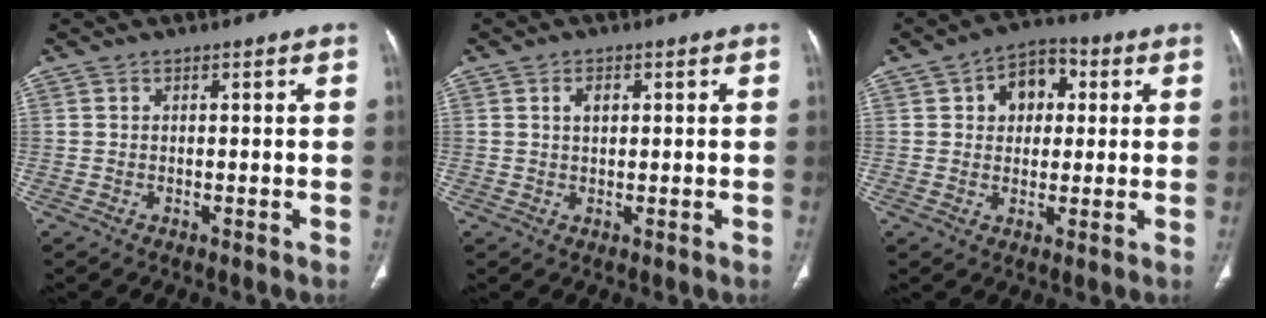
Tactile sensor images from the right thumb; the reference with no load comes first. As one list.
[{"total": 2.4, "force": [0.8, 1.5, 1.7], "torque": [-0.025, 0.000, 0.013]}, {"total": 8.9, "force": [2.4, 6.5, 5.5], "torque": [-0.042, 0.007, 0.030]}]